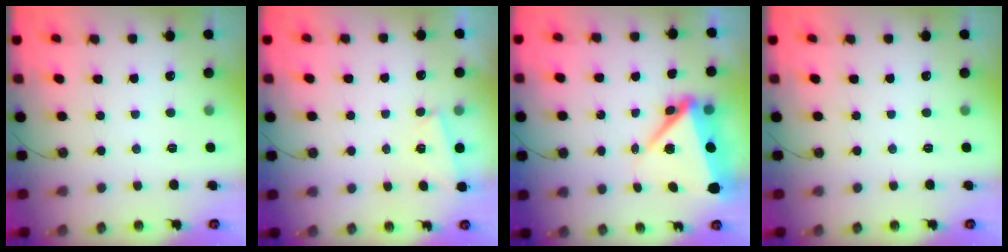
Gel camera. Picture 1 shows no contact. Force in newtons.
{"total": 1.7, "press": 1.3, "slide": 1.0}
{"total": 9.6, "press": 9.4, "slide": 1.7}
{"total": 0.0}